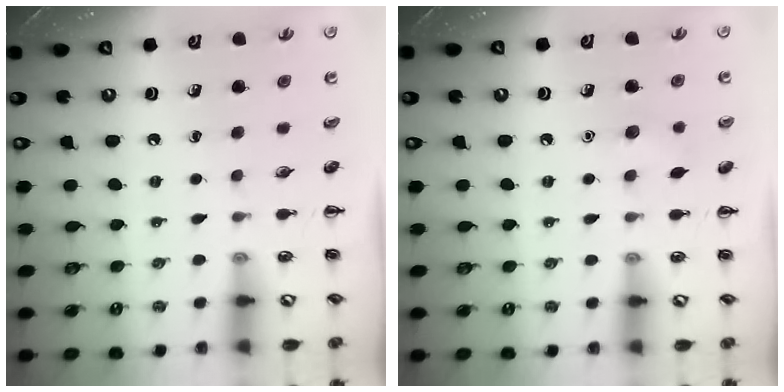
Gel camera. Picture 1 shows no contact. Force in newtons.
{"total": 5.2, "press": 5.1, "slide": 1.2}